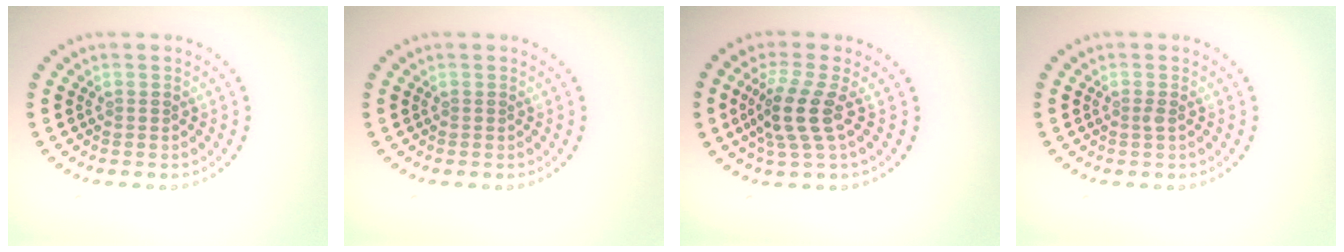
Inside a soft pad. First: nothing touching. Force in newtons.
{"total": 0.0}
{"total": 3.8, "press": 3.0, "slide": 2.4}
{"total": 0.6, "press": 0.4, "slide": 0.4}